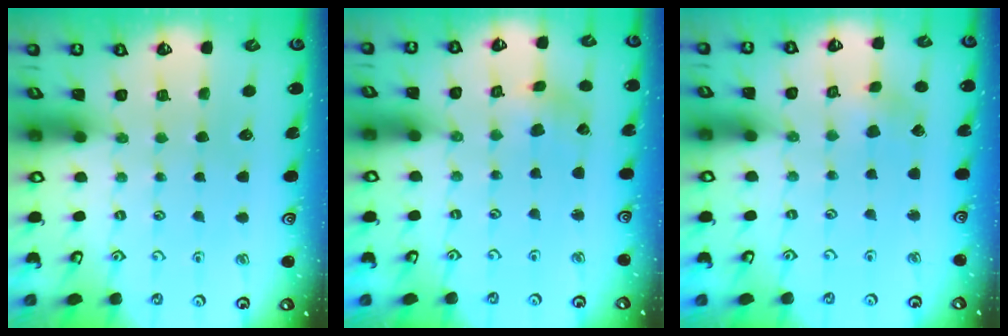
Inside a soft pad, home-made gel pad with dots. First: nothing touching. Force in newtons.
{"total": 2.0, "press": 2.0, "slide": 0.2}
{"total": 2.1, "press": 2.1, "slide": 0.2}